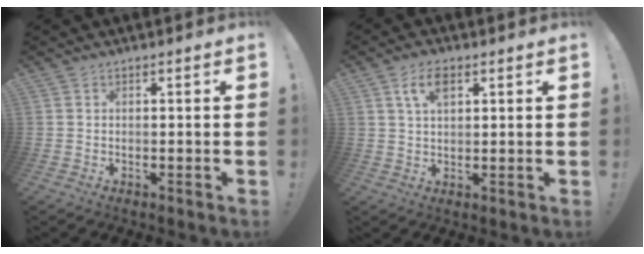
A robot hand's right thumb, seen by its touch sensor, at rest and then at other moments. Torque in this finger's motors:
{"motor_torque": [0.03, 0.03, 0.00, 0.00, 0.00]}